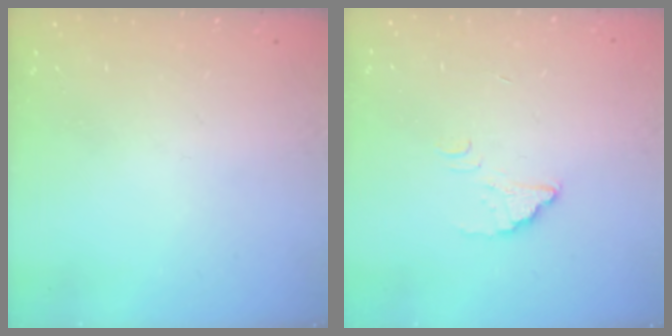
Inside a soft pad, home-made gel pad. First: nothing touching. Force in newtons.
{"total": 2.6, "press": 2.6, "slide": 0.1}